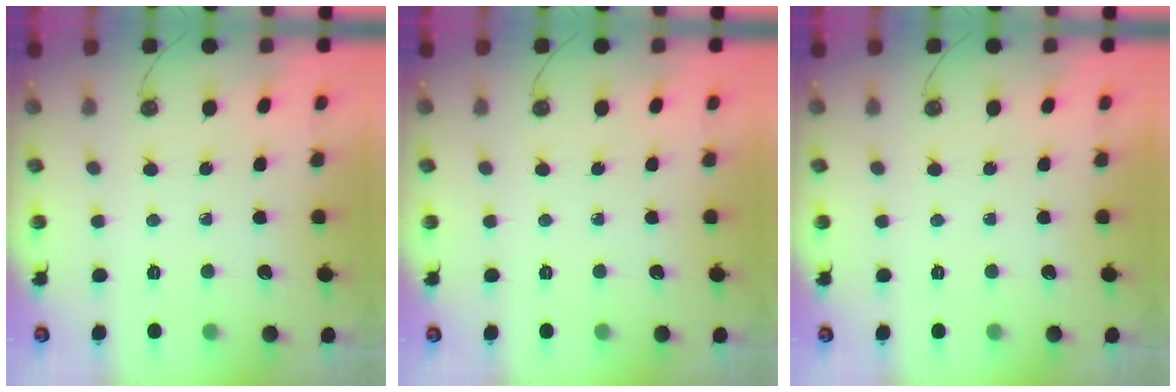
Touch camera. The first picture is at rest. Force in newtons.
{"total": 0.0}
{"total": 0.0}